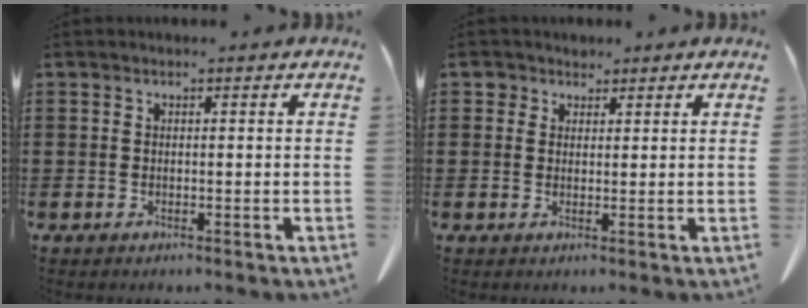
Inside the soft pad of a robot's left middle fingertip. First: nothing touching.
{"total": 1.9, "force": [1.4, 1.3, 0.2], "torque": [-0.002, 0.002, 0.025]}